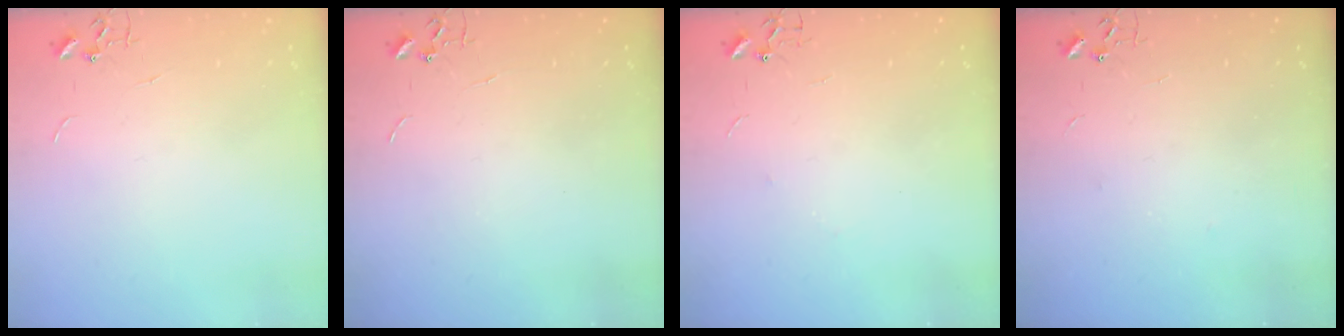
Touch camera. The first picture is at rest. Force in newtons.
{"total": 0.0}
{"total": 3.3, "press": 3.0, "slide": 1.2}
{"total": 2.5, "press": 2.1, "slide": 1.4}